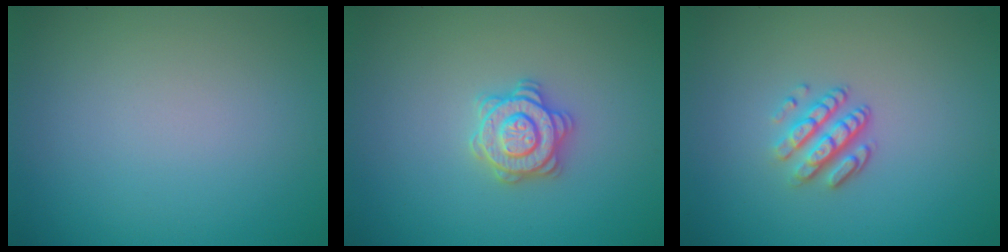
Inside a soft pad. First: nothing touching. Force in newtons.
{"total": 2.9, "press": 2.8, "slide": 0.6}
{"total": 3.3, "press": 2.3, "slide": 2.3}